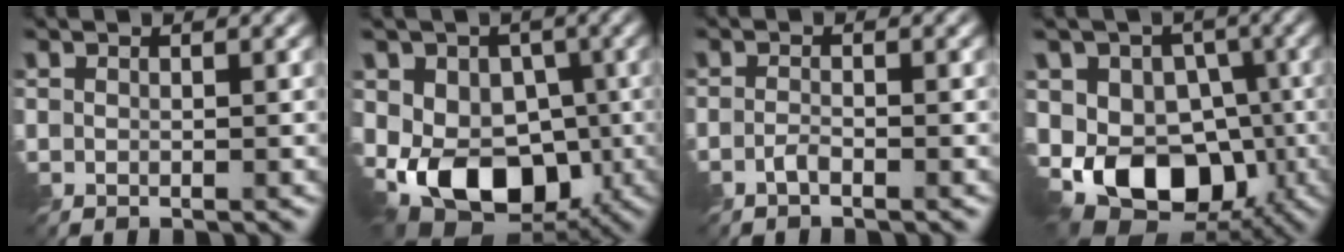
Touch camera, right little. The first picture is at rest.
{"total": 8.0, "force": [-1.7, 5.8, 5.3], "torque": [-0.090, -0.008, -0.039]}
{"total": 1.1, "force": [-0.9, 0.1, 0.6], "torque": [-0.017, 0.001, -0.021]}
{"total": 10.0, "force": [-3.1, 7.4, 5.9], "torque": [-0.088, -0.001, -0.065]}